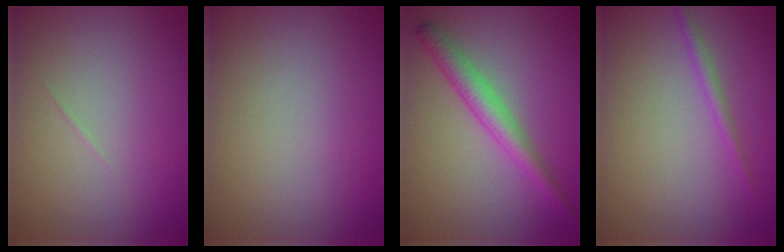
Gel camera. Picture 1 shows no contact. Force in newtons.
{"total": 0.0}
{"total": 3.3, "press": 3.3, "slide": 0.1}
{"total": 1.2, "press": 1.2, "slide": 0.1}